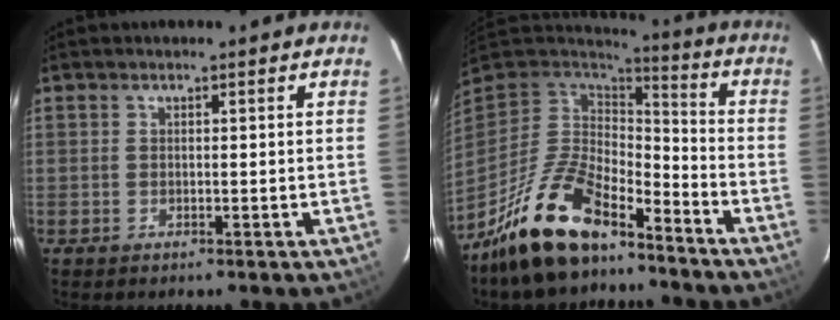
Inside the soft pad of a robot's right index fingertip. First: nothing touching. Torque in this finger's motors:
{"motor_torque": [1.10, -1.04, 0.91, 0.21]}